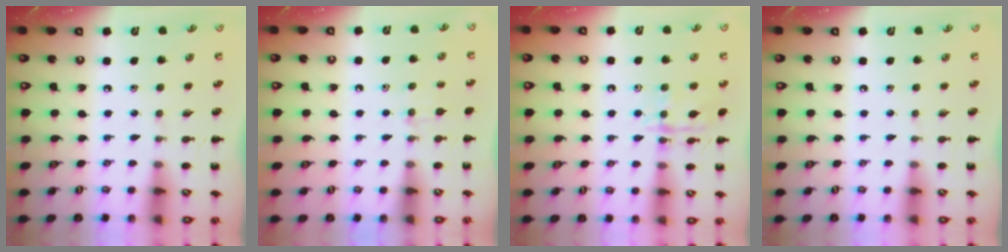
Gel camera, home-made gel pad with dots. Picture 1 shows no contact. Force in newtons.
{"total": 5.7, "press": 5.5, "slide": 1.8}
{"total": 11.1, "press": 11.1, "slide": 0.6}
{"total": 0.0}